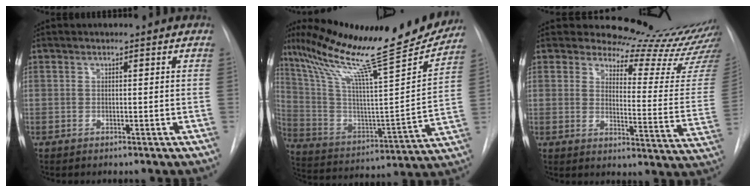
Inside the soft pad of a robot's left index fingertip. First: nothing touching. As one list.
[{"total": 27.0, "force": [22.0, 1.9, 15.6], "torque": [-0.273, -0.038, 0.338]}, {"total": 18.1, "force": [17.4, 2.2, 4.4], "torque": [-0.045, -0.140, 0.181]}]